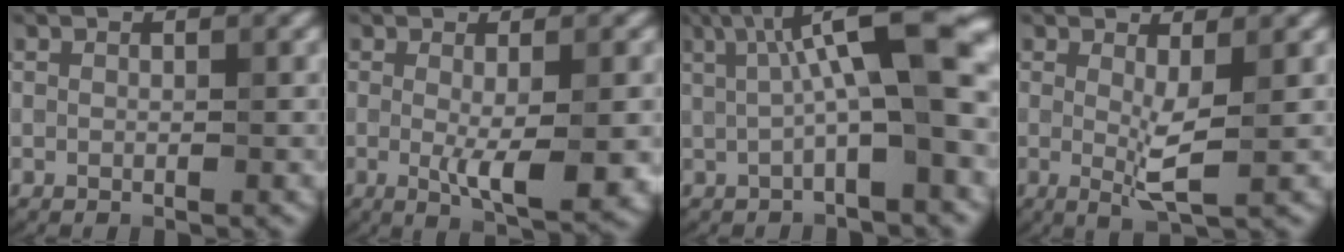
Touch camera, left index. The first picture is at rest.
{"total": 4.9, "force": [-0.5, 1.0, 4.7], "torque": [-0.074, -0.012, -0.003]}
{"total": 9.8, "force": [1.9, 2.2, 9.4], "torque": [-0.136, 0.020, 0.026]}
{"total": 2.9, "force": [0.3, 0.4, 2.9], "torque": [-0.055, -0.013, 0.005]}